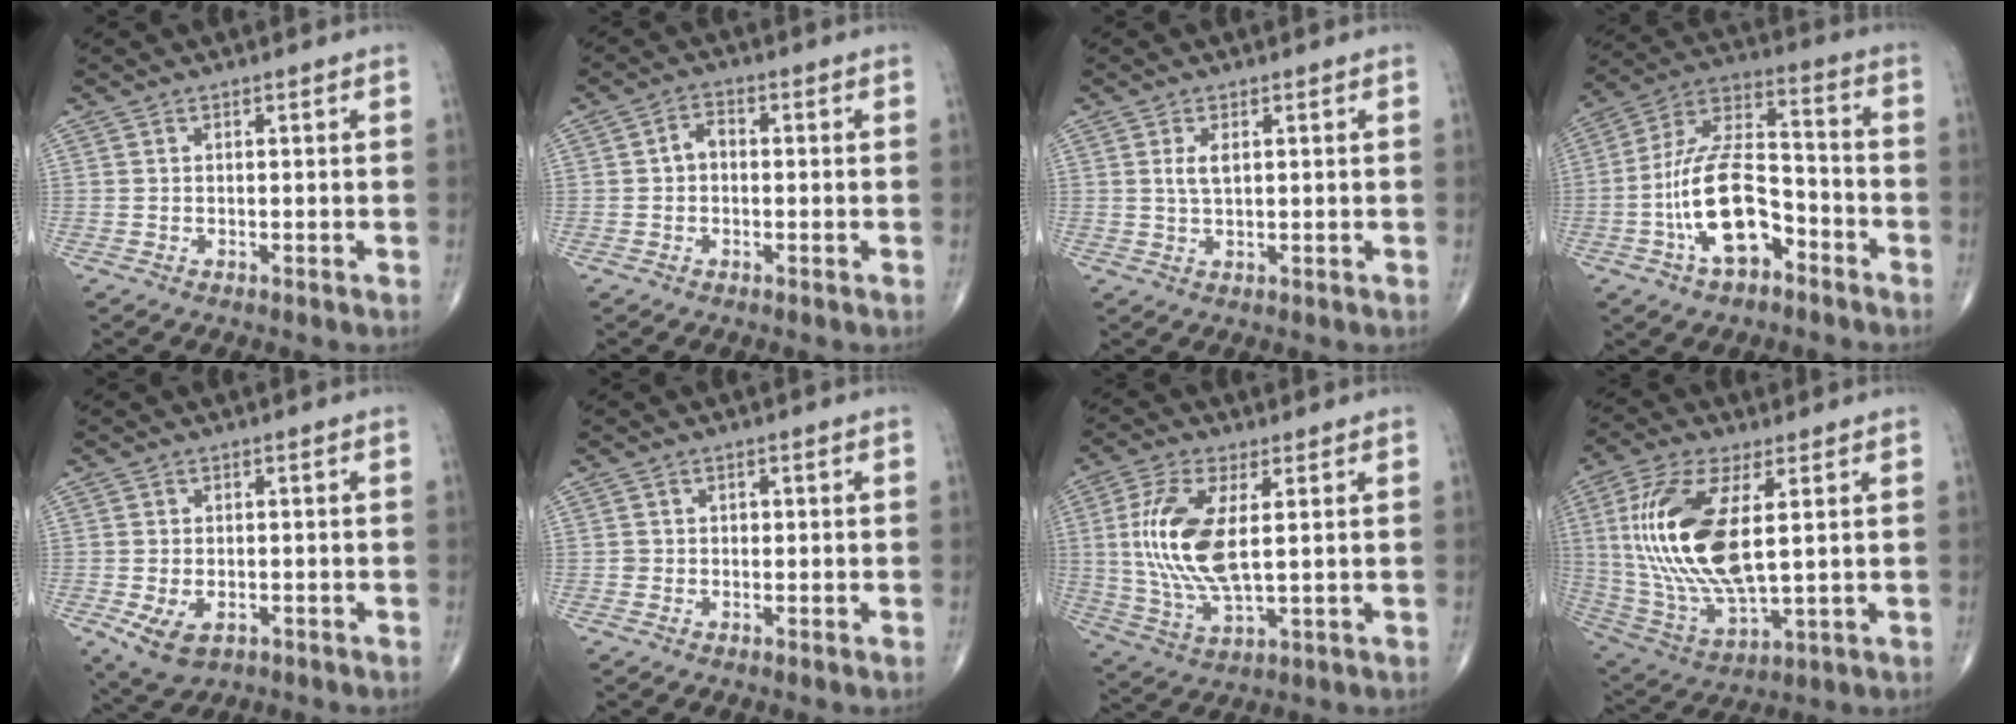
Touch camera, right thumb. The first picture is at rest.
{"total": 3.1, "force": [-0.2, 2.2, 2.1], "torque": [-0.026, 0.016, -0.010]}
{"total": 2.7, "force": [0.7, 1.2, 2.3], "torque": [-0.046, -0.003, 0.016]}
{"total": 16.1, "force": [-6.2, 8.1, 12.5], "torque": [-0.222, 0.052, -0.114]}
{"total": 6.2, "force": [-2.2, 3.7, 4.4], "torque": [-0.080, -0.001, -0.029]}
{"total": 1.2, "force": [-0.1, 1.2, 0.2], "torque": [0.004, 0.005, -0.004]}
{"total": 13.7, "force": [1.9, 5.4, 12.4], "torque": [-0.272, -0.013, 0.042]}
{"total": 20.1, "force": [3.2, 8.3, 18.0], "torque": [-0.389, -0.020, 0.067]}